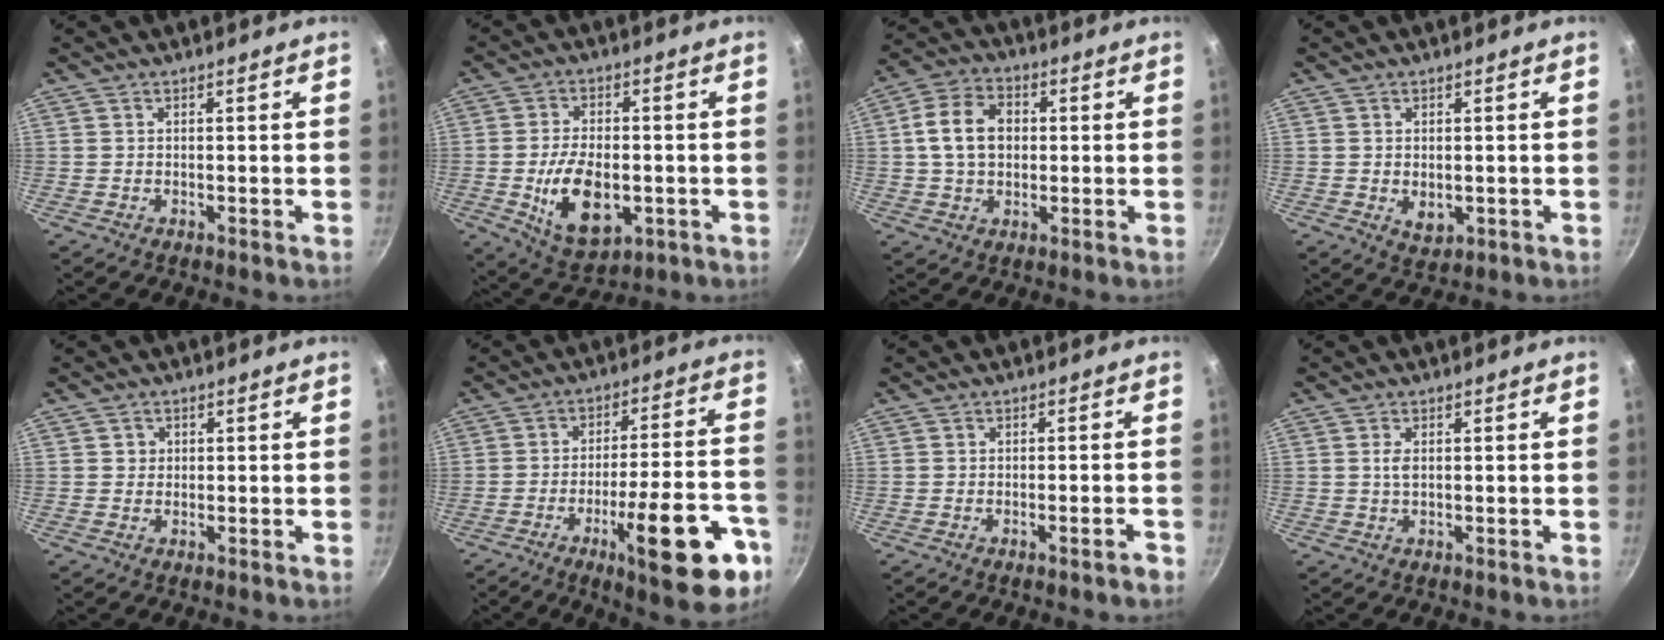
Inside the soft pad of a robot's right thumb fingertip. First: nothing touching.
{"total": 13.3, "force": [-2.7, 7.6, 10.6], "torque": [-0.171, 0.002, -0.033]}
{"total": 10.5, "force": [1.0, 7.9, 6.9], "torque": [-0.108, 0.017, 0.010]}
{"total": 3.5, "force": [-0.2, 2.4, 2.5], "torque": [-0.038, -0.010, 0.002]}
{"total": 1.6, "force": [0.3, 1.5, 0.3], "torque": [0.006, 0.003, 0.003]}
{"total": 19.9, "force": [-9.1, 5.8, 16.7], "torque": [-0.192, 0.044, -0.126]}
{"total": 2.2, "force": [-1.4, 0.1, 1.7], "torque": [-0.023, 0.013, -0.016]}
{"total": 1.7, "force": [0.3, 0.9, 1.4], "torque": [-0.029, -0.001, 0.006]}